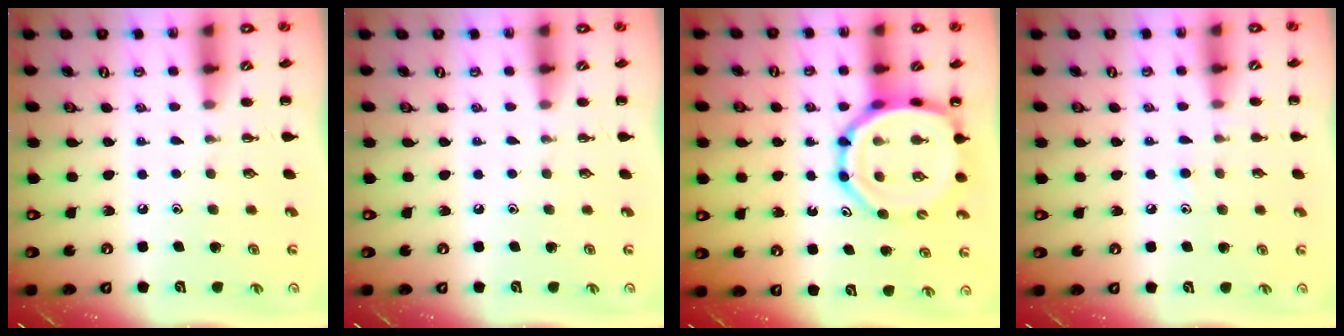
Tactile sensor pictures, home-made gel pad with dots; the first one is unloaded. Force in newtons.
{"total": 0.0}
{"total": 13.6, "press": 13.2, "slide": 3.5}
{"total": 6.7, "press": 6.3, "slide": 2.3}